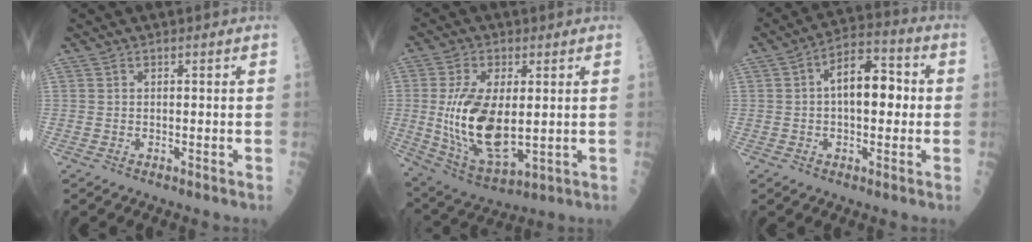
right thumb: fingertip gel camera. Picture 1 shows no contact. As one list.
[{"total": 16.6, "force": [0.3, 7.9, 14.6], "torque": [-0.284, -0.019, 0.024]}, {"total": 11.4, "force": [0.8, 6.1, 9.6], "torque": [-0.127, 0.028, 0.005]}]